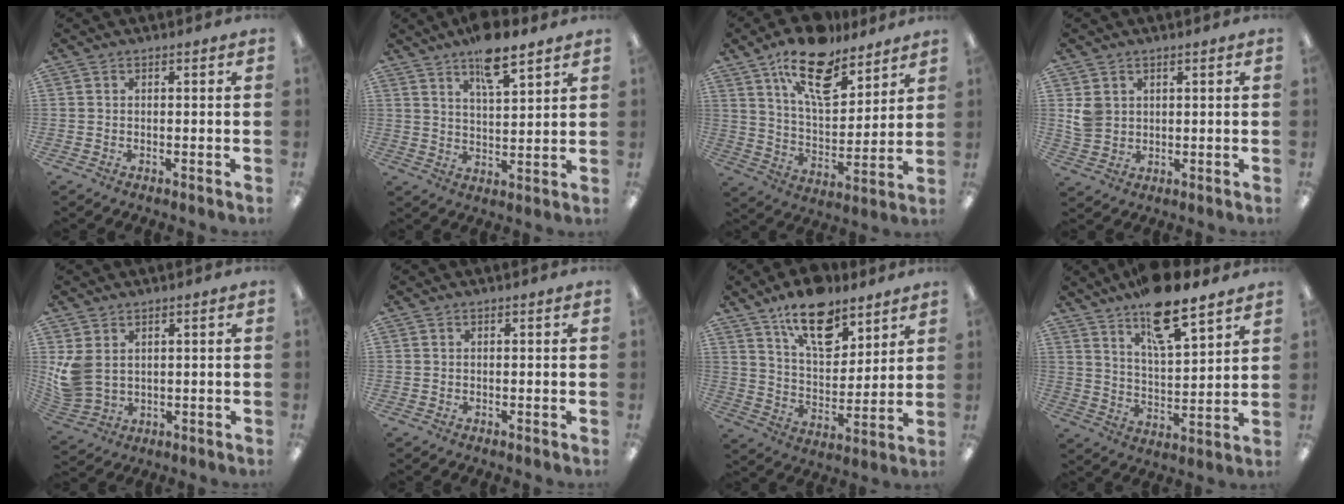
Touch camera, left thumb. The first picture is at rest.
{"total": 9.6, "force": [7.0, 3.0, 5.8], "torque": [-0.083, -0.039, 0.118]}
{"total": 17.8, "force": [12.2, 7.9, 10.3], "torque": [-0.166, -0.063, 0.210]}
{"total": 5.0, "force": [2.0, 4.3, 1.6], "torque": [-0.032, 0.003, 0.041]}
{"total": 6.9, "force": [2.3, 5.1, 4.1], "torque": [-0.092, -0.001, 0.051]}
{"total": 0.0}
{"total": 15.3, "force": [10.8, 7.2, 8.1], "torque": [-0.124, -0.058, 0.190]}
{"total": 13.9, "force": [10.6, 4.2, 7.9], "torque": [-0.119, -0.063, 0.180]}